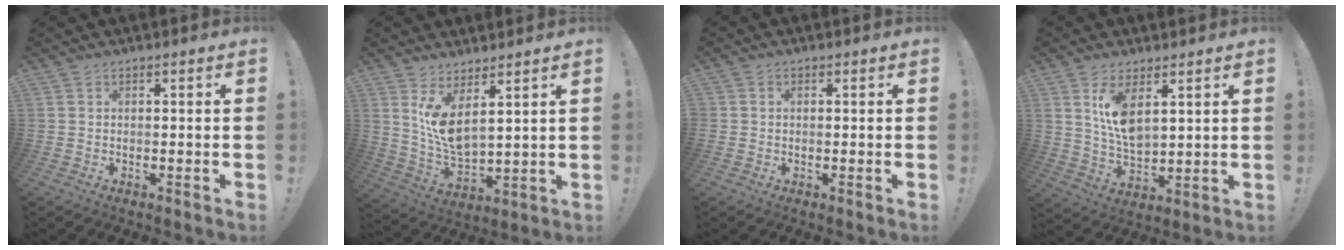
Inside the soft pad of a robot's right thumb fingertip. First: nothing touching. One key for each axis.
{"total": 9.8, "fx": 5.8, "fy": 3.4, "fz": 7.1, "tx": -0.122, "ty": -0.048, "tz": 0.109}
{"total": 0.6, "fx": -0.1, "fy": 0.6, "fz": 0.1, "tx": -0.007, "ty": 0.005, "tz": 0.000}
{"total": 9.8, "fx": 5.0, "fy": 4.4, "fz": 7.2, "tx": -0.130, "ty": -0.025, "tz": 0.090}